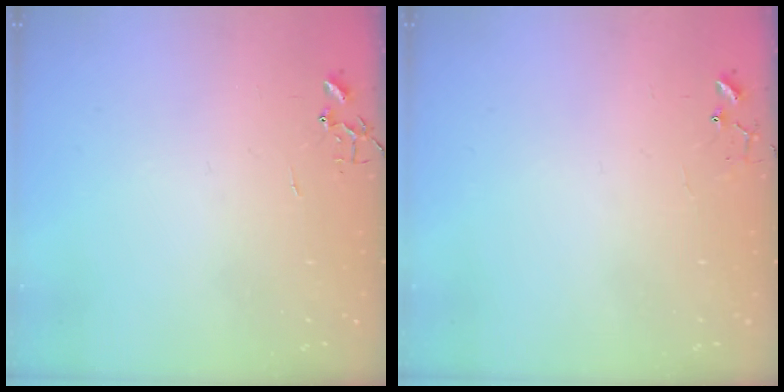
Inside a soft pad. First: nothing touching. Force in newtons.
{"total": 6.1, "press": 6.0, "slide": 0.4}